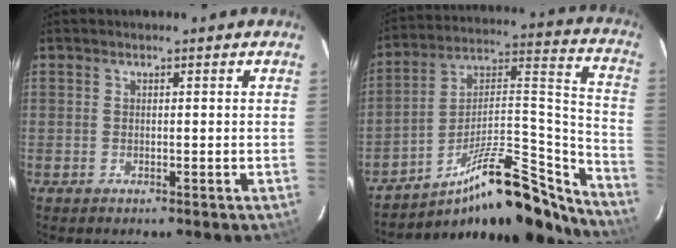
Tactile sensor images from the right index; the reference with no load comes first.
{"total": 23.0, "force": [-19.1, 5.5, 11.6], "torque": [-0.148, 0.037, -0.291]}